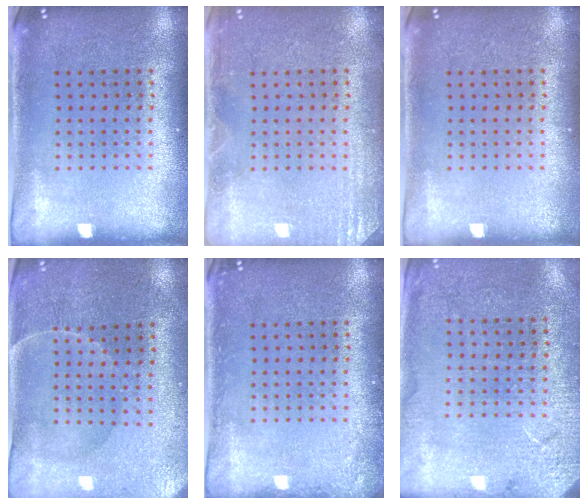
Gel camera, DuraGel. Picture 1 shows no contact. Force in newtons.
{"total": 2.2, "press": 2.1, "slide": 0.3}
{"total": 0.0}
{"total": 0.6, "press": 0.5, "slide": 0.4}
{"total": 1.2, "press": 1.2, "slide": 0.2}
{"total": 2.7, "press": 2.7, "slide": 0.2}